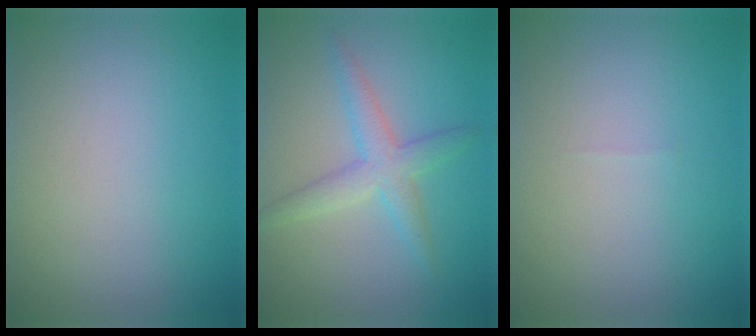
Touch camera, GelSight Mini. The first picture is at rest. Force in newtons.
{"total": 3.2, "press": 3.2, "slide": 0.0}
{"total": 0.0}